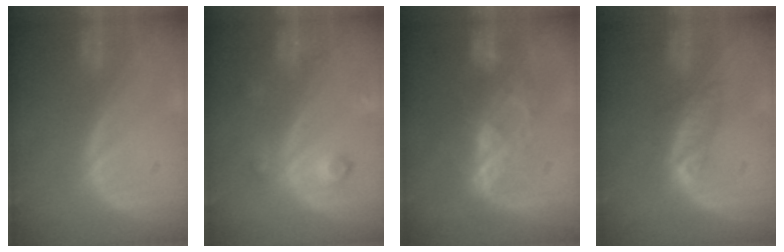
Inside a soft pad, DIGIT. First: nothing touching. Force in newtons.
{"total": 3.7, "press": 3.4, "slide": 1.5}
{"total": 6.9, "press": 6.7, "slide": 1.6}
{"total": 2.3, "press": 2.1, "slide": 0.8}